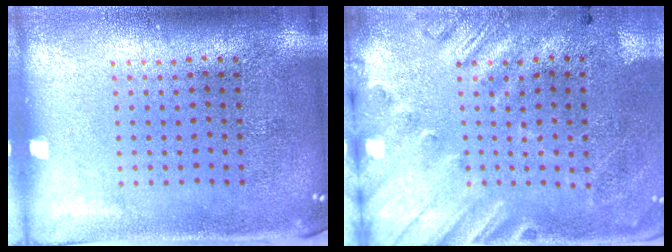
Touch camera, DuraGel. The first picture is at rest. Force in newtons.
{"total": 2.6, "press": 1.8, "slide": 1.8}